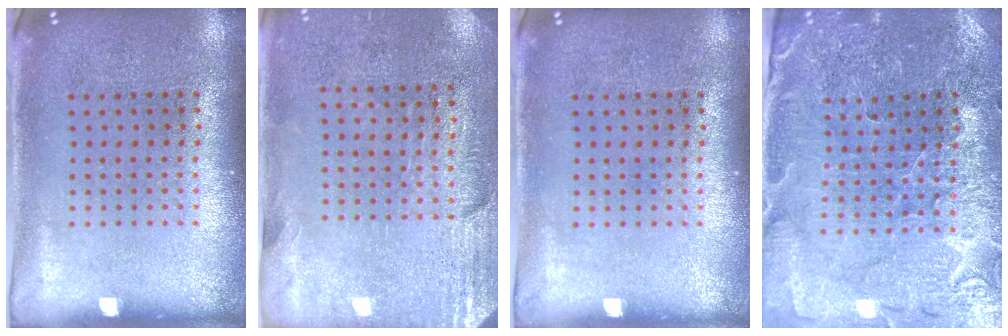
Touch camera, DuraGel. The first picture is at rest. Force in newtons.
{"total": 2.8, "press": 2.4, "slide": 1.4}
{"total": 0.0}
{"total": 1.8, "press": 1.8, "slide": 0.2}